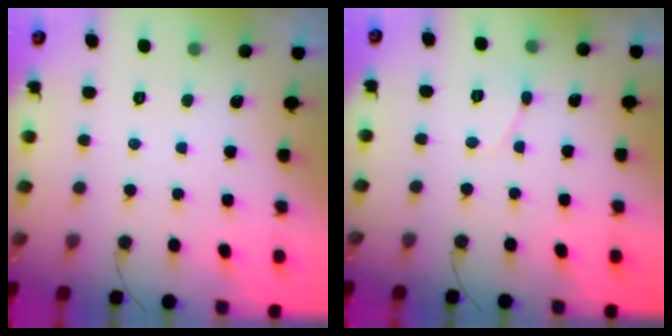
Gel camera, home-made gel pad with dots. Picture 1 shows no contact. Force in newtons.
{"total": 2.9, "press": 2.9, "slide": 0.3}